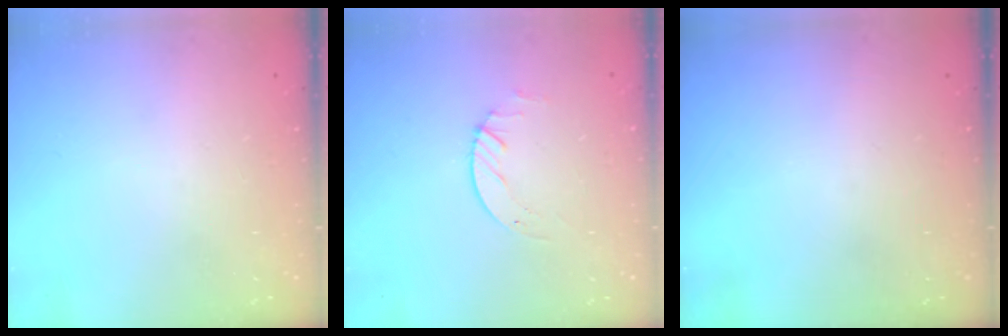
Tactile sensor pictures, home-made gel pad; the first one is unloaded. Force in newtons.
{"total": 2.5, "press": 2.5, "slide": 0.2}
{"total": 0.0}